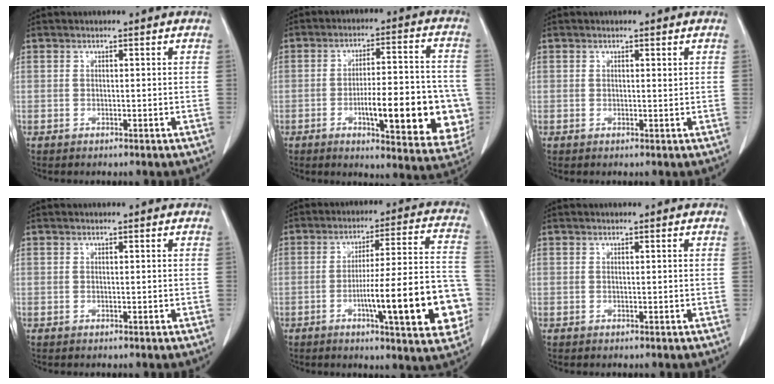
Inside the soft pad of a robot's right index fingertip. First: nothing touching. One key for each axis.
{"total": 17.3, "fx": -4.3, "fy": 4.0, "fz": 16.3, "tx": -0.179, "ty": 0.013, "tz": -0.048}
{"total": 0.5, "fx": 0.3, "fy": 0.1, "fz": 0.4, "tx": -0.007, "ty": -0.003, "tz": 0.005}
{"total": 0.0}
{"total": 18.3, "fx": -5.2, "fy": 2.3, "fz": 17.4, "tx": -0.204, "ty": 0.020, "tz": -0.066}
{"total": 0.0}